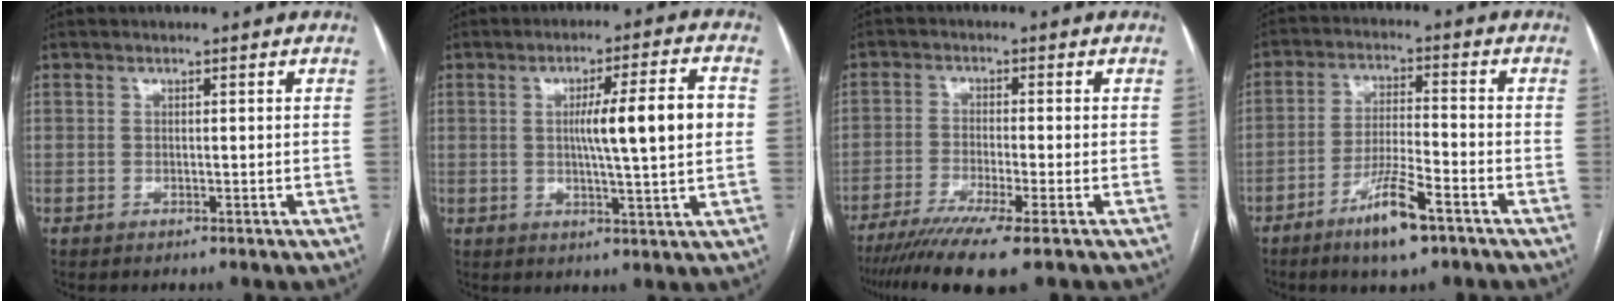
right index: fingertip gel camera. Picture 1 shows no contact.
{"total": 10.8, "force": [1.0, -0.2, 10.7], "torque": [-0.163, 0.007, 0.015]}
{"total": 10.0, "force": [-7.1, -0.6, 7.0], "torque": [-0.112, -0.024, -0.115]}
{"total": 8.7, "force": [-5.4, 1.0, 6.7], "torque": [-0.128, -0.010, -0.094]}